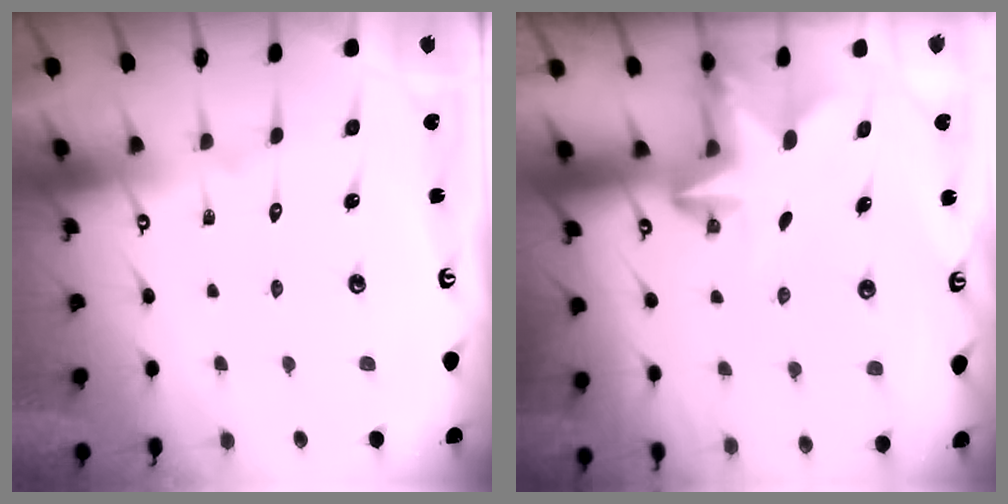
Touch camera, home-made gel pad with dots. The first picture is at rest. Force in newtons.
{"total": 2.8, "press": 2.8, "slide": 0.5}